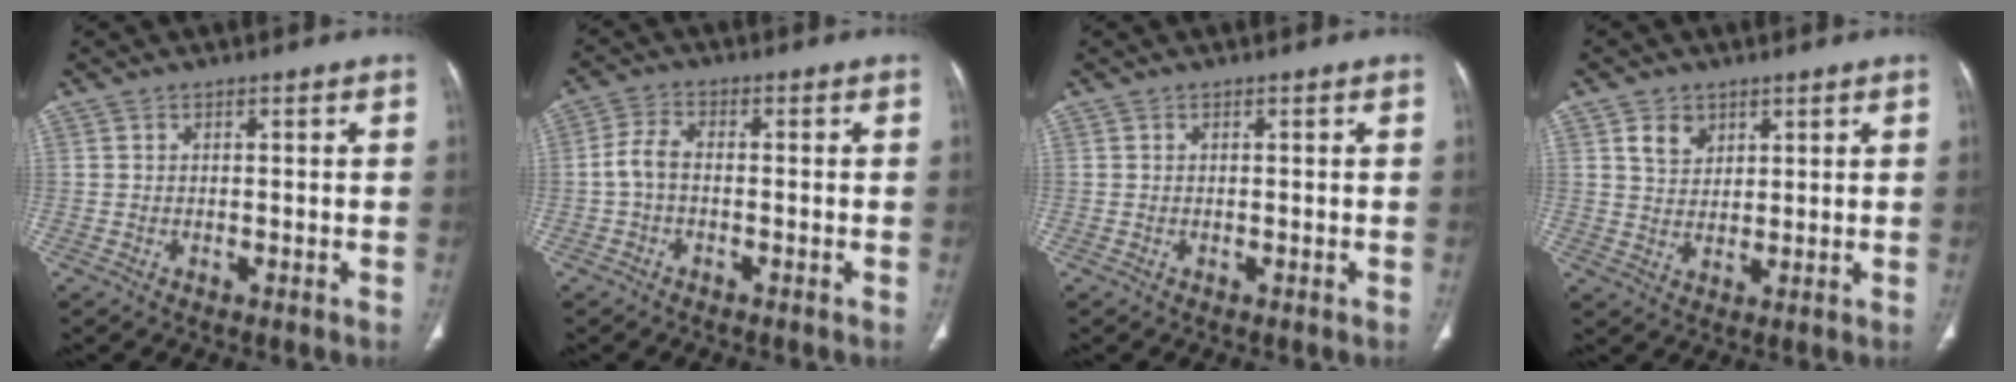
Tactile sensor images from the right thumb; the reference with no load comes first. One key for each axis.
{"total": 4.0, "fx": -0.8, "fy": 2.2, "fz": 3.3, "tx": -0.071, "ty": 0.013, "tz": -0.025}
{"total": 0.0}
{"total": 4.8, "fx": 2.5, "fy": 3.5, "fz": 2.0, "tx": -0.015, "ty": -0.020, "tz": 0.050}